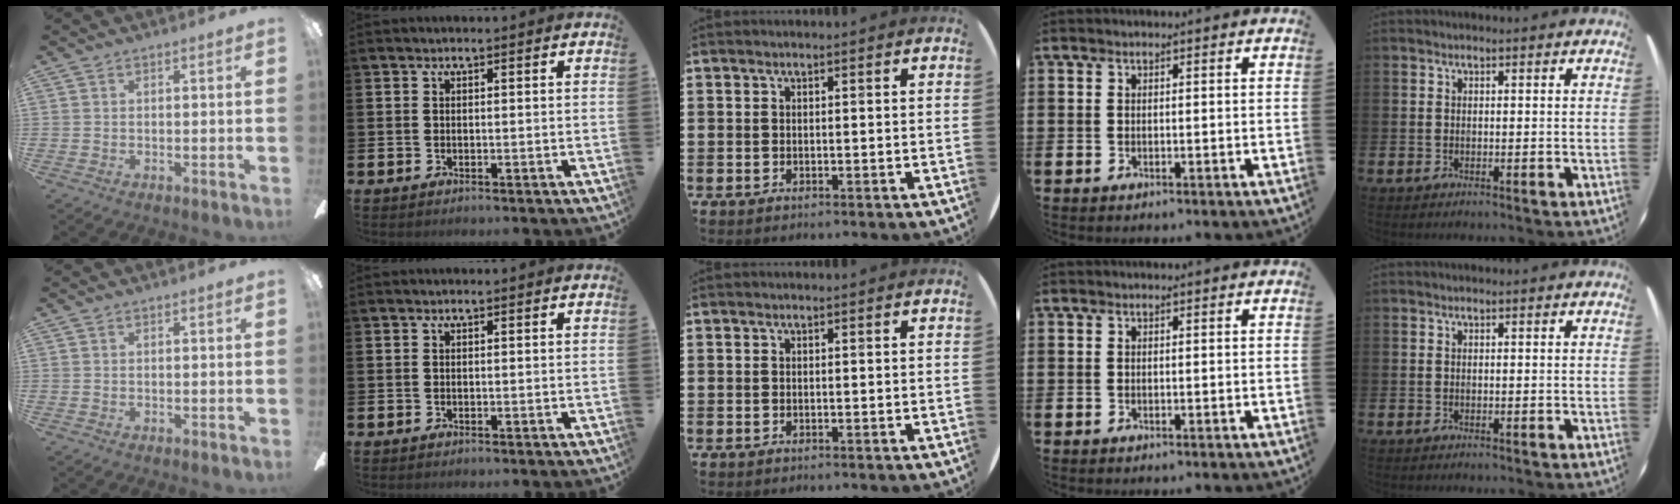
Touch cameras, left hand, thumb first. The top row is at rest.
{}